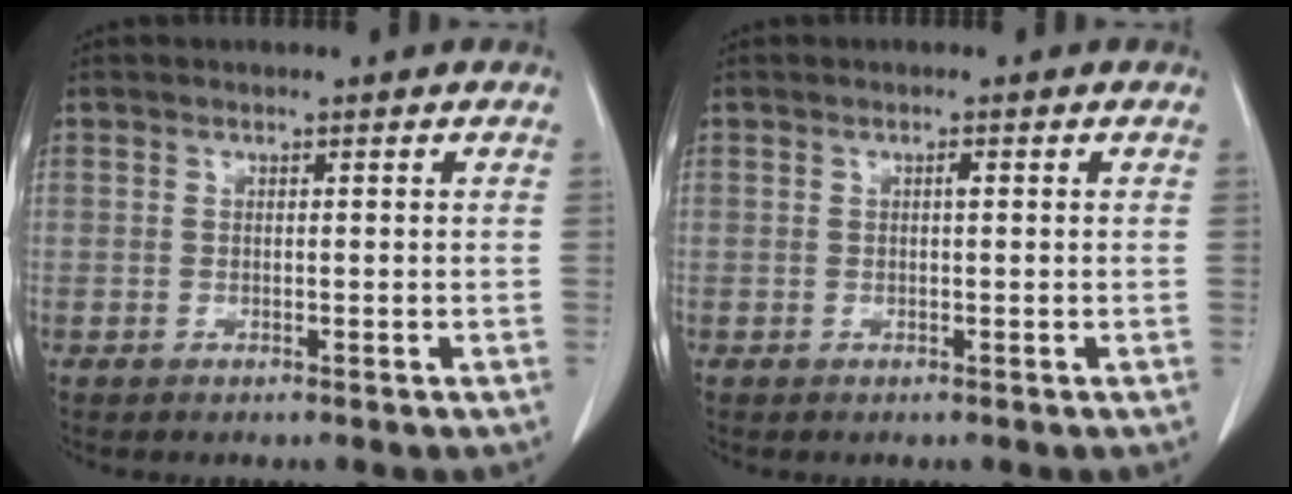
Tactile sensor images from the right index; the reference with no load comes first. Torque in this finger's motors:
{"motor_torque": [0.05, -0.01, 0.01, 0.01]}